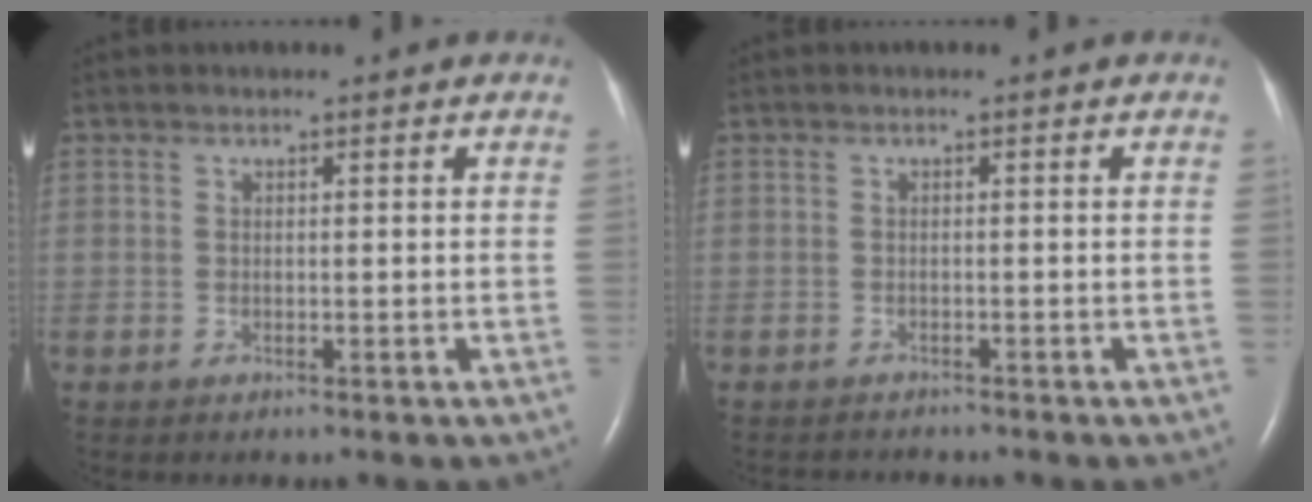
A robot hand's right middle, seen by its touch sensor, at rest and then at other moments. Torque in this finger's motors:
{"motor_torque": [-0.26, -0.09, -0.08, -0.02]}